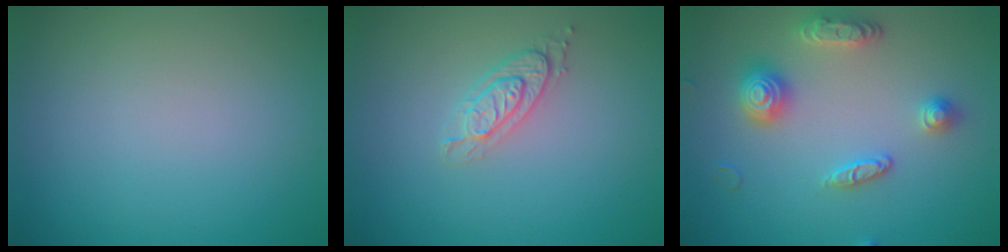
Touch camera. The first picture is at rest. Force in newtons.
{"total": 2.0, "press": 2.0, "slide": 0.5}
{"total": 3.4, "press": 3.4, "slide": 0.3}